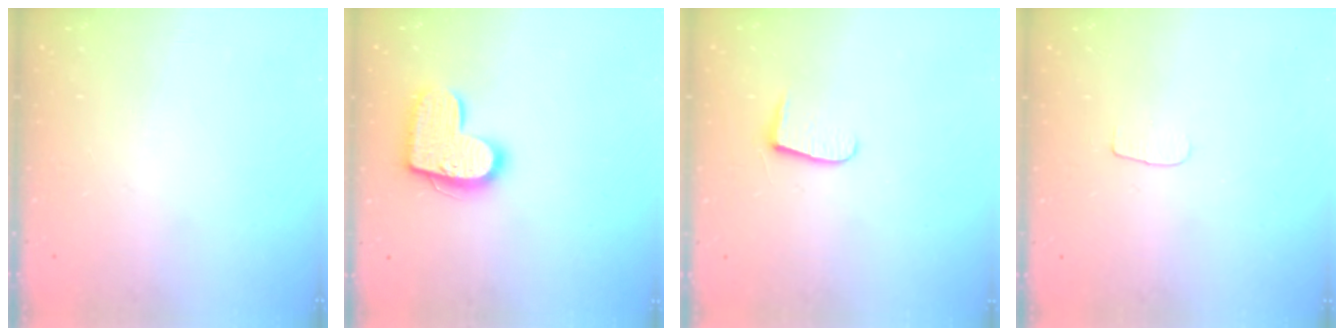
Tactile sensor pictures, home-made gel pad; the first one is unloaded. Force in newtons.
{"total": 15.7, "press": 15.6, "slide": 0.9}
{"total": 6.5, "press": 6.5, "slide": 0.8}
{"total": 3.6, "press": 3.6, "slide": 0.4}